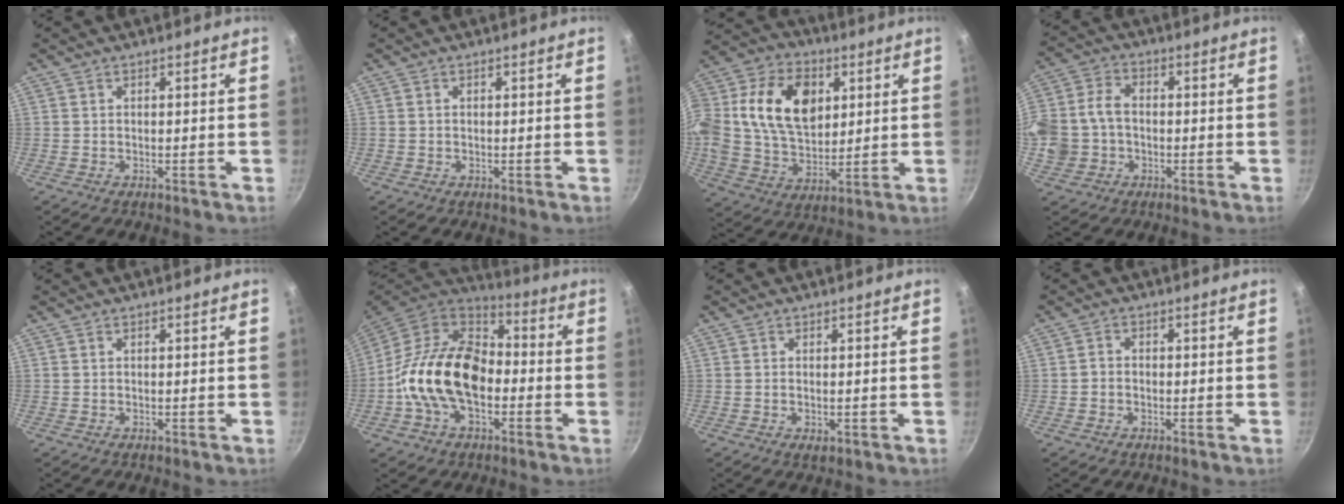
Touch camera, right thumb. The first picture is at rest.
{"total": 0.5, "force": [0.1, 0.5, 0.2], "torque": [-0.001, 0.003, 0.001]}
{"total": 23.1, "force": [5.3, 16.1, 15.6], "torque": [-0.283, 0.013, 0.088]}
{"total": 12.5, "force": [-1.4, 9.9, 7.5], "torque": [-0.163, 0.036, -0.031]}
{"total": 0.0}
{"total": 19.8, "force": [-3.1, 13.1, 14.6], "torque": [-0.231, 0.039, -0.073]}
{"total": 1.4, "force": [-0.3, 0.7, 1.2], "torque": [-0.020, -0.004, -0.004]}
{"total": 1.5, "force": [-0.6, 1.2, 0.6], "torque": [-0.012, 0.008, -0.016]}